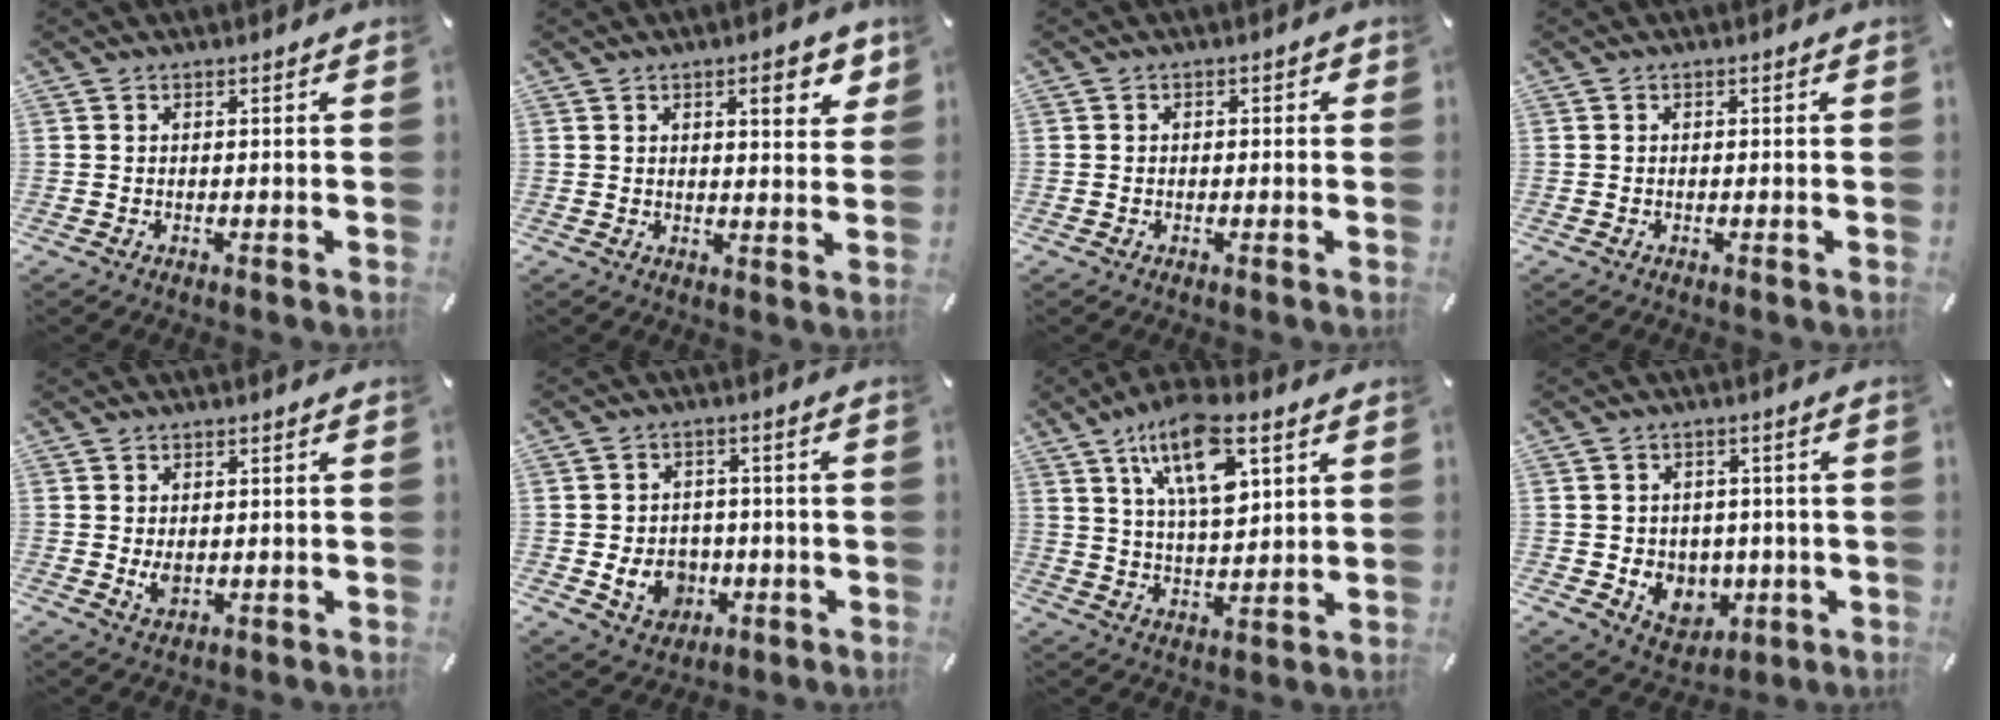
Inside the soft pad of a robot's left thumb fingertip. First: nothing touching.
{"total": 6.3, "force": [3.3, 2.0, 4.9], "torque": [-0.063, -0.015, 0.048]}
{"total": 1.2, "force": [-0.5, 1.0, 0.4], "torque": [-0.008, 0.006, -0.012]}
{"total": 0.0}
{"total": 2.9, "force": [0.1, 2.0, 2.1], "torque": [-0.053, -0.003, -0.001]}
{"total": 8.7, "force": [-2.3, 7.2, 4.3], "torque": [-0.077, 0.017, -0.038]}
{"total": 14.6, "force": [7.4, 6.6, 10.7], "torque": [-0.185, -0.020, 0.125]}
{"total": 7.6, "force": [-0.6, 7.0, 2.8], "torque": [-0.041, -0.006, -0.005]}